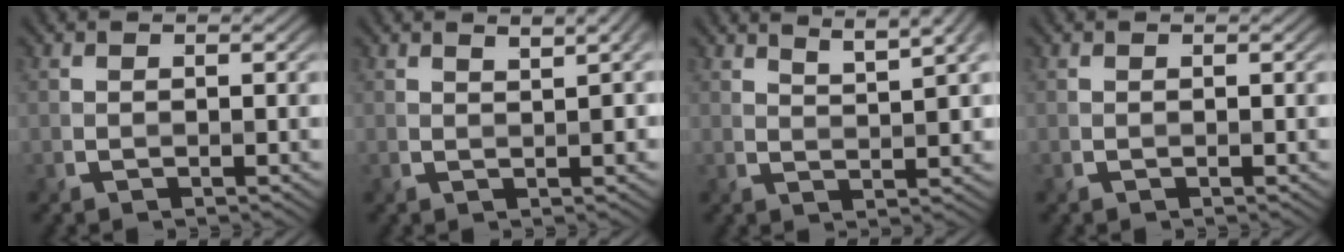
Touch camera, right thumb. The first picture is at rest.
{"total": 2.5, "force": [1.4, 0.5, 2.0], "torque": [-0.030, 0.005, 0.022]}
{"total": 5.3, "force": [3.8, 0.8, 3.5], "torque": [-0.063, 0.008, 0.067]}
{"total": 0.0}